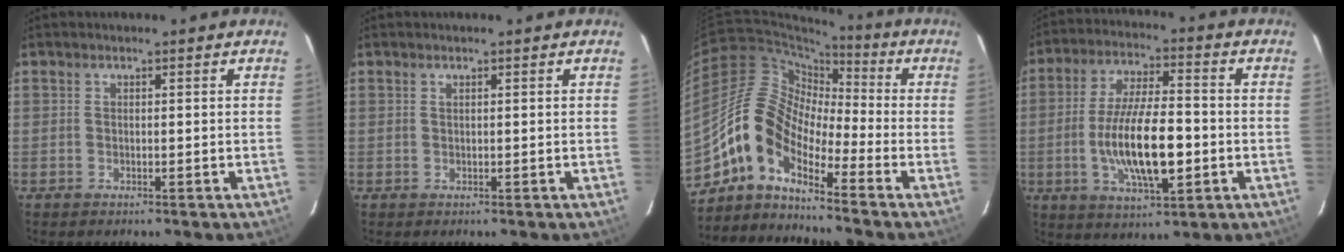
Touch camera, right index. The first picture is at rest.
{"total": 0.0}
{"total": 10.4, "force": [-6.5, 4.6, 6.6], "torque": [-0.115, 0.021, -0.146]}
{"total": 14.3, "force": [-3.0, 4.7, 13.2], "torque": [-0.254, -0.011, -0.047]}